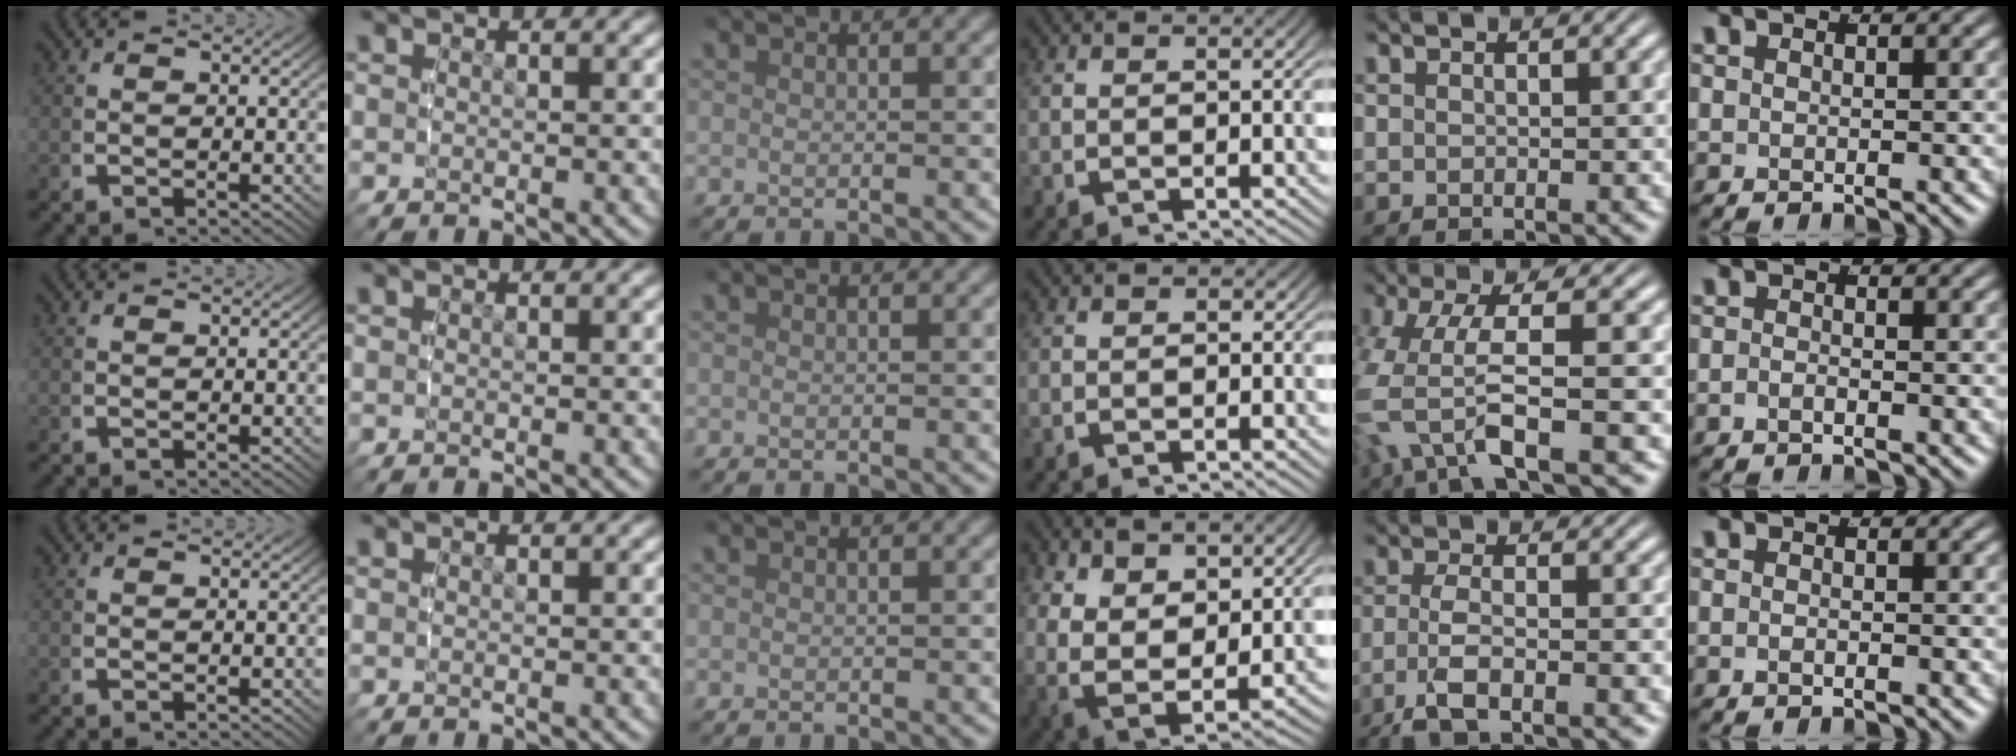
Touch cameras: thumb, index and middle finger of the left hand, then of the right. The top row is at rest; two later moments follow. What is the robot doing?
{"motion": "lift_and_place", "object": "sponge"}